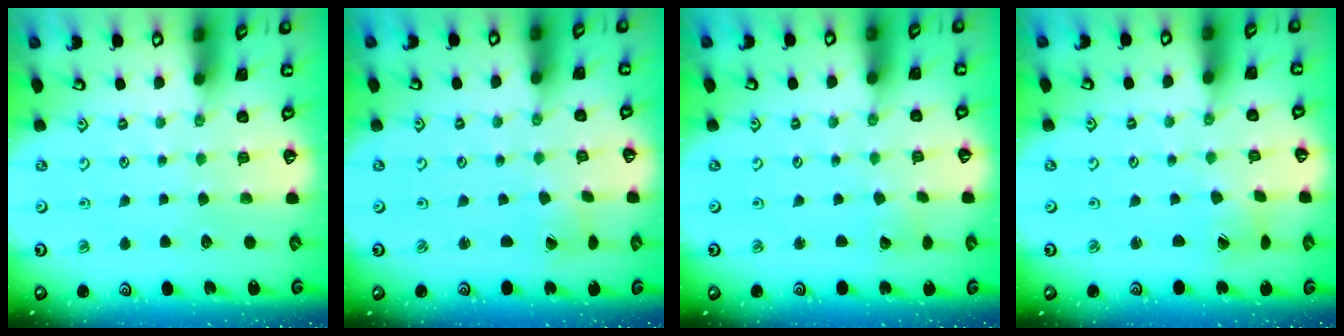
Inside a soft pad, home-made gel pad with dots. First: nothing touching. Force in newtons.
{"total": 1.4, "press": 1.4, "slide": 0.1}
{"total": 2.7, "press": 2.7, "slide": 0.2}
{"total": 2.5, "press": 2.4, "slide": 0.4}